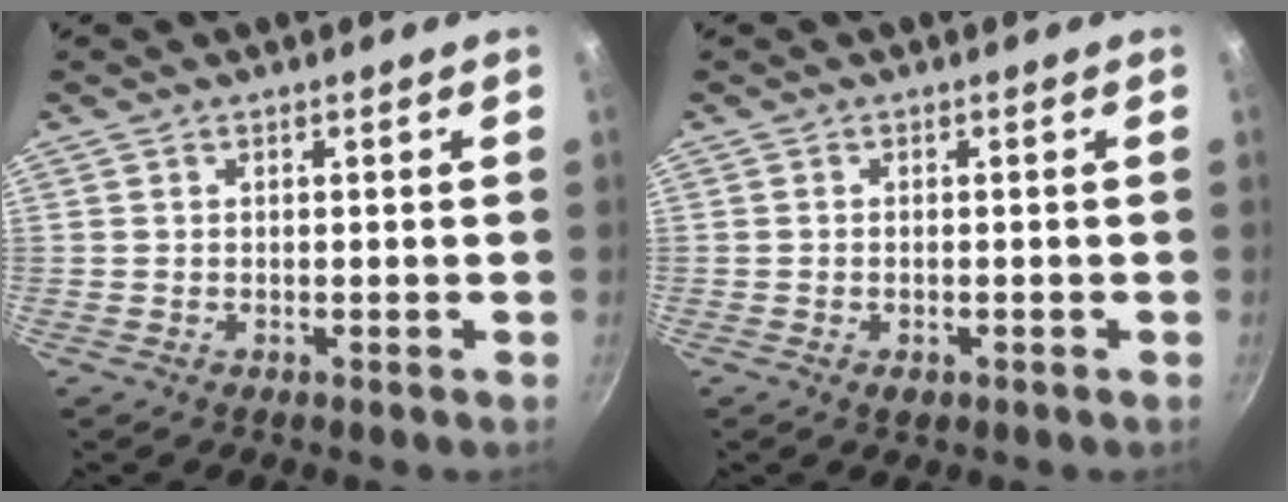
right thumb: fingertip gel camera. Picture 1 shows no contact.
{"total": 0.9, "force": [-0.4, 0.5, 0.6], "torque": [-0.012, 0.005, -0.003]}